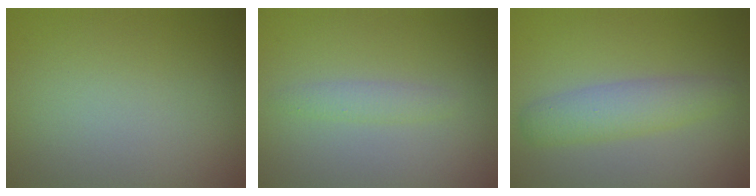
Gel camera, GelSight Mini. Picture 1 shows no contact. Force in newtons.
{"total": 1.3, "press": 1.3, "slide": 0.0}
{"total": 3.2, "press": 3.2, "slide": 0.1}